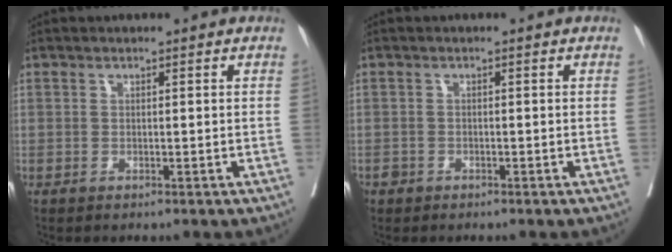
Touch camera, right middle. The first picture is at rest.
{"total": 1.1, "force": [-0.7, 0.8, 0.1], "torque": [-0.004, 0.003, -0.015]}